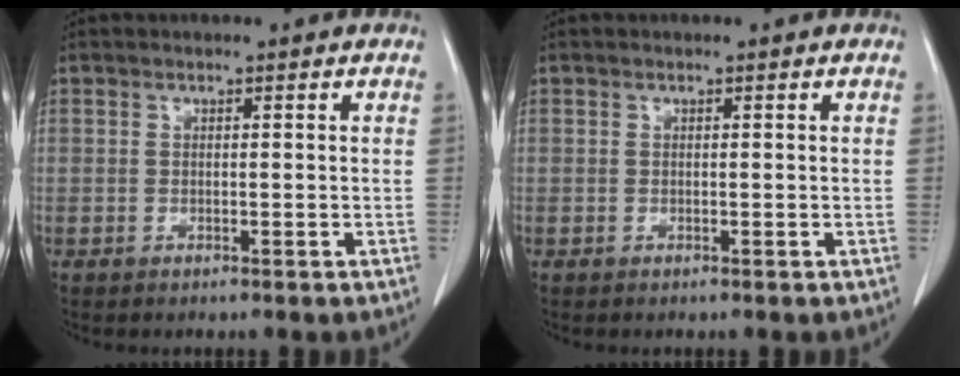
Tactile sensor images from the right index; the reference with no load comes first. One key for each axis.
{"total": 0.0}